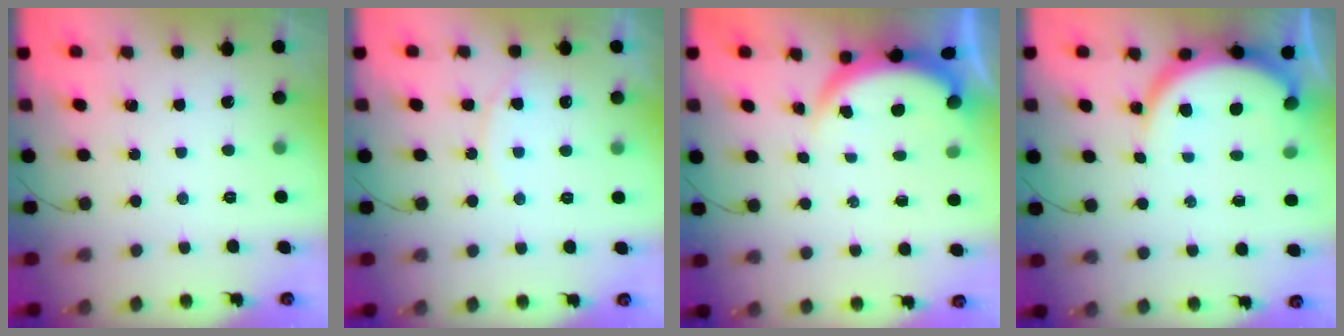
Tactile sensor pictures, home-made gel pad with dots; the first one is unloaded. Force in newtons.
{"total": 7.1, "press": 7.1, "slide": 0.5}
{"total": 3.9, "press": 3.9, "slide": 0.2}
{"total": 8.4, "press": 8.3, "slide": 1.0}